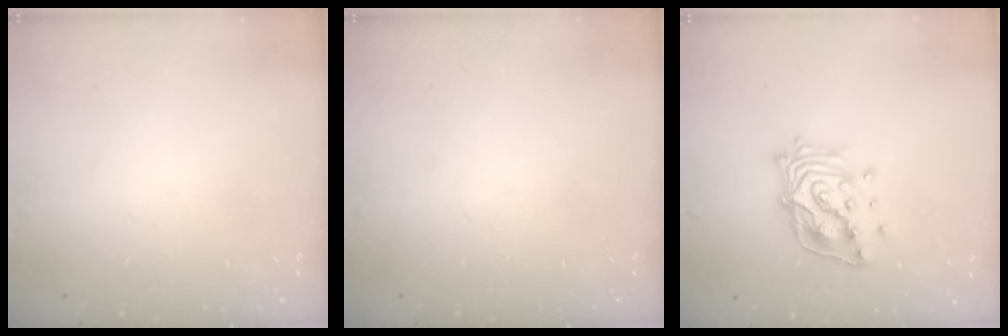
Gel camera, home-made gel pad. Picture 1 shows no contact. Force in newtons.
{"total": 0.0}
{"total": 15.2, "press": 15.1, "slide": 2.0}